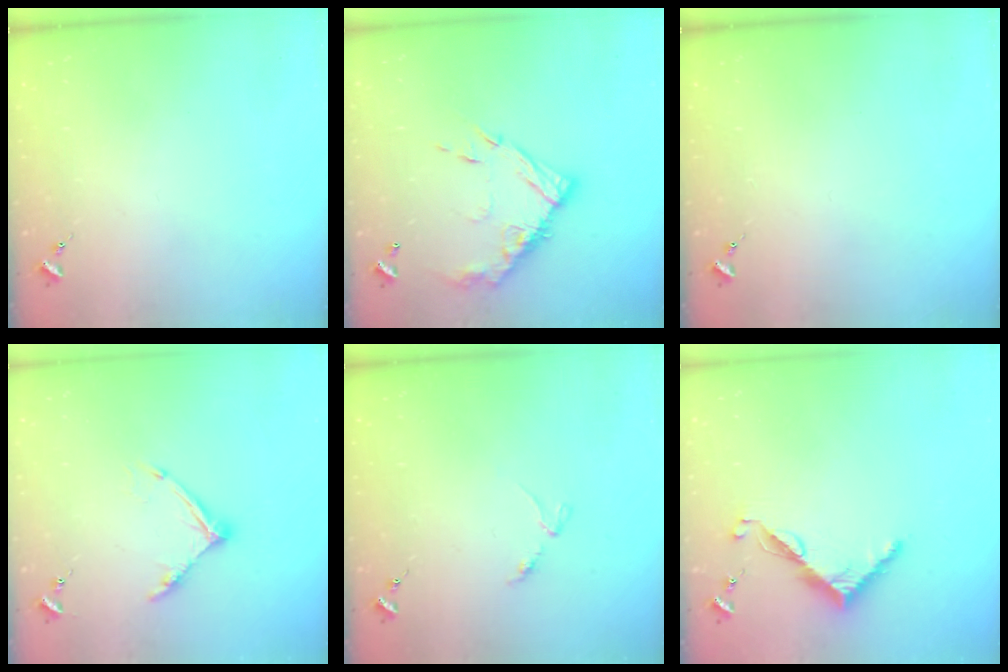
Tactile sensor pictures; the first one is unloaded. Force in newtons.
{"total": 14.5, "press": 14.4, "slide": 1.3}
{"total": 0.0}
{"total": 10.5, "press": 10.5, "slide": 1.0}
{"total": 2.9, "press": 2.8, "slide": 0.4}
{"total": 7.5, "press": 7.4, "slide": 0.6}